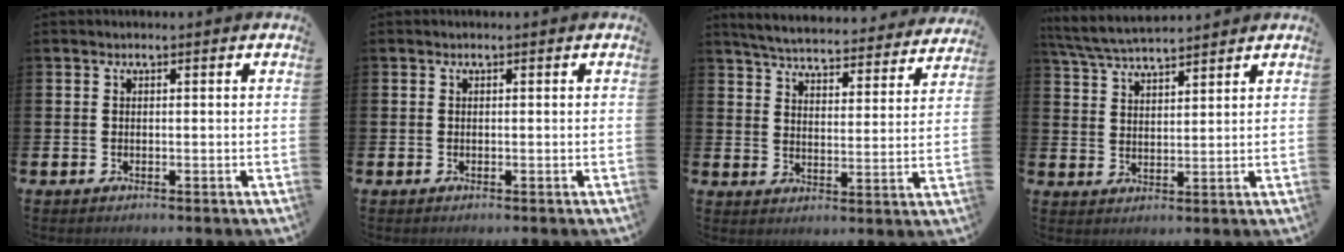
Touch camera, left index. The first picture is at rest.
{"total": 0.0}
{"total": 5.5, "force": [5.4, 0.6, 1.3], "torque": [-0.046, -0.042, 0.090]}
{"total": 5.4, "force": [5.2, 0.5, 1.2], "torque": [-0.044, -0.022, 0.095]}